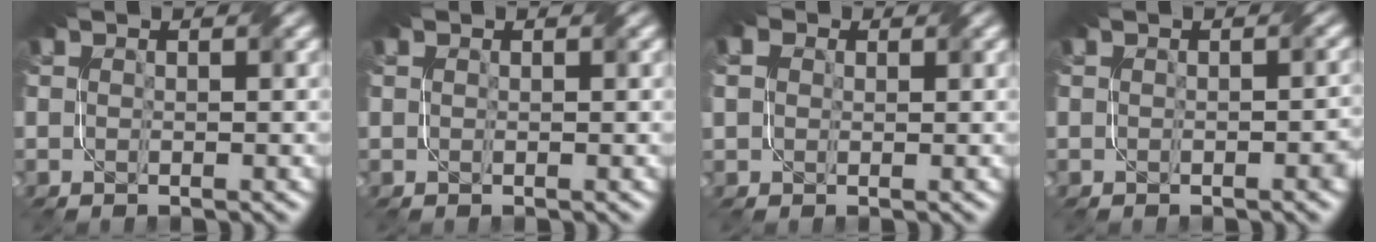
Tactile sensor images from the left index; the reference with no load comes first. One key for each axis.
{"total": 0.0}
{"total": 2.8, "fx": 0.9, "fy": 2.3, "fz": 1.3, "tx": -0.041, "ty": 0.011, "tz": 0.010}
{"total": 1.1, "fx": -0.5, "fy": 0.3, "fz": 1.0, "tx": -0.013, "ty": 0.000, "tz": -0.006}